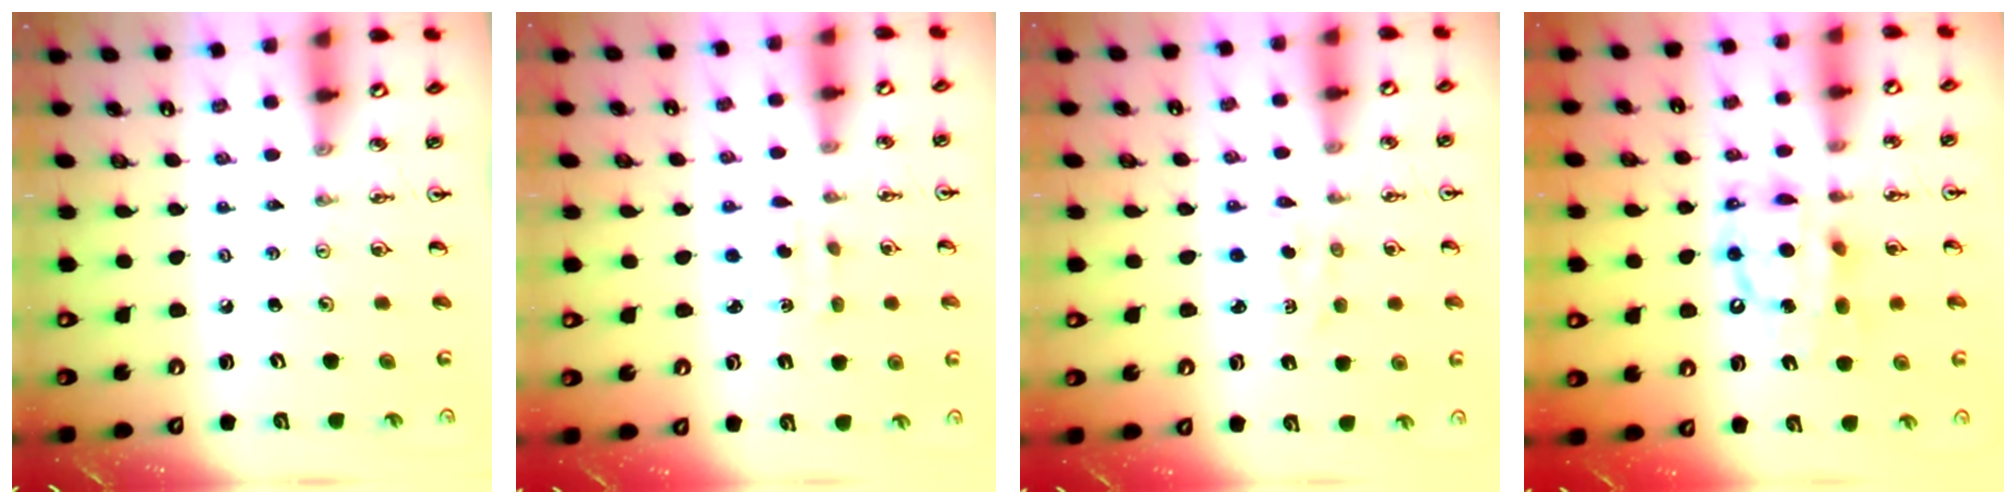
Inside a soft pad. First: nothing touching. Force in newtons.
{"total": 2.5, "press": 2.4, "slide": 0.6}
{"total": 2.4, "press": 2.4, "slide": 0.3}
{"total": 12.2, "press": 12.1, "slide": 1.1}